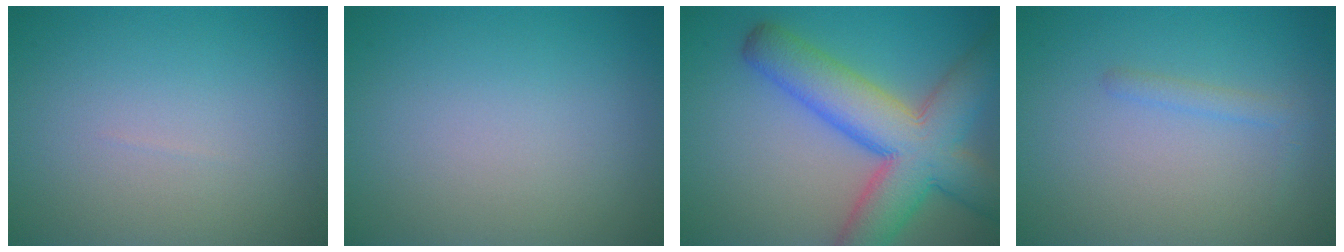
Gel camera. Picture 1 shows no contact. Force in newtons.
{"total": 0.0}
{"total": 10.1, "press": 10.1, "slide": 0.5}
{"total": 1.1, "press": 1.1, "slide": 0.0}